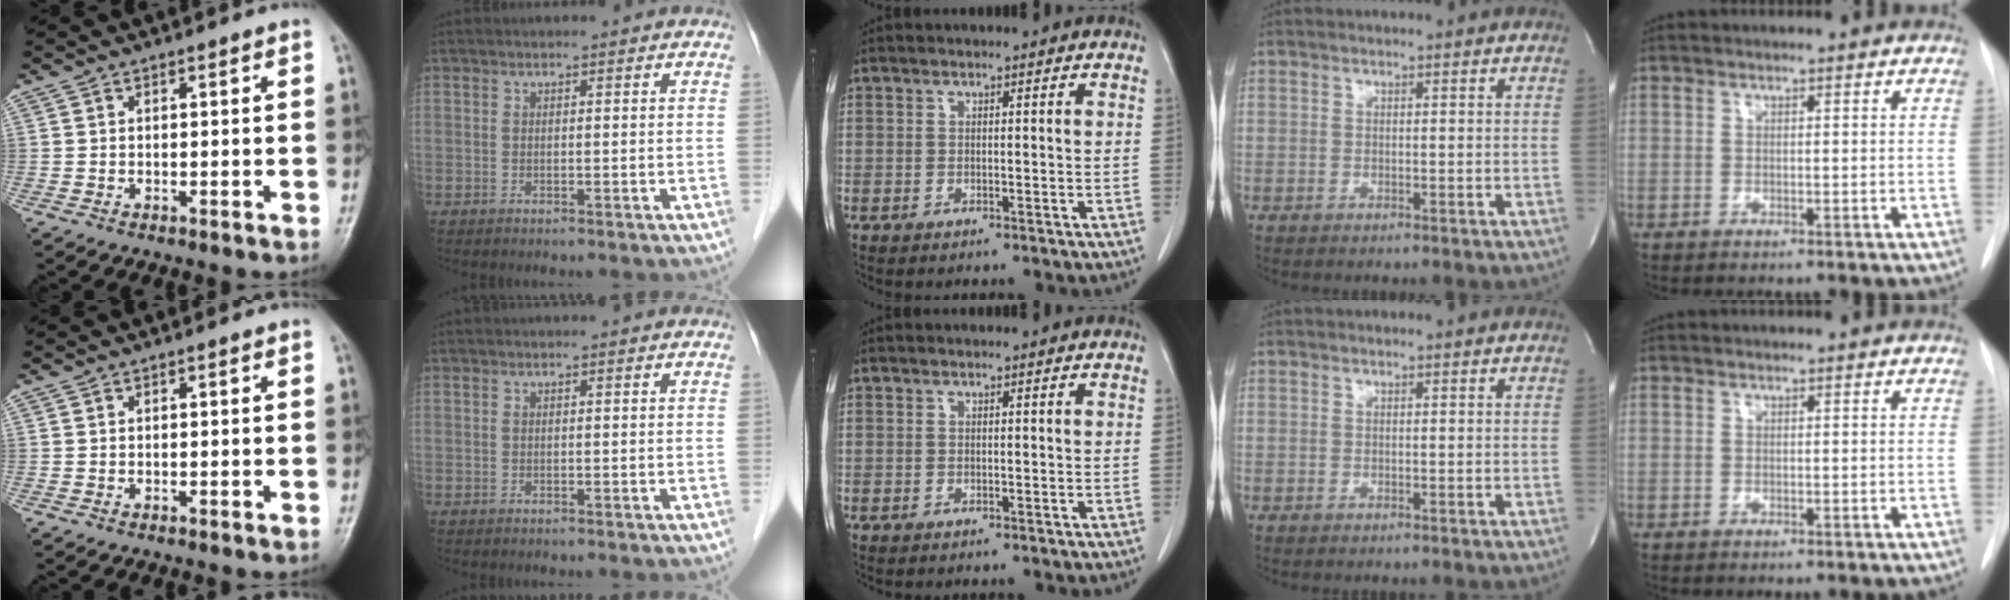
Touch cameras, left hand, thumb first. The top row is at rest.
{}